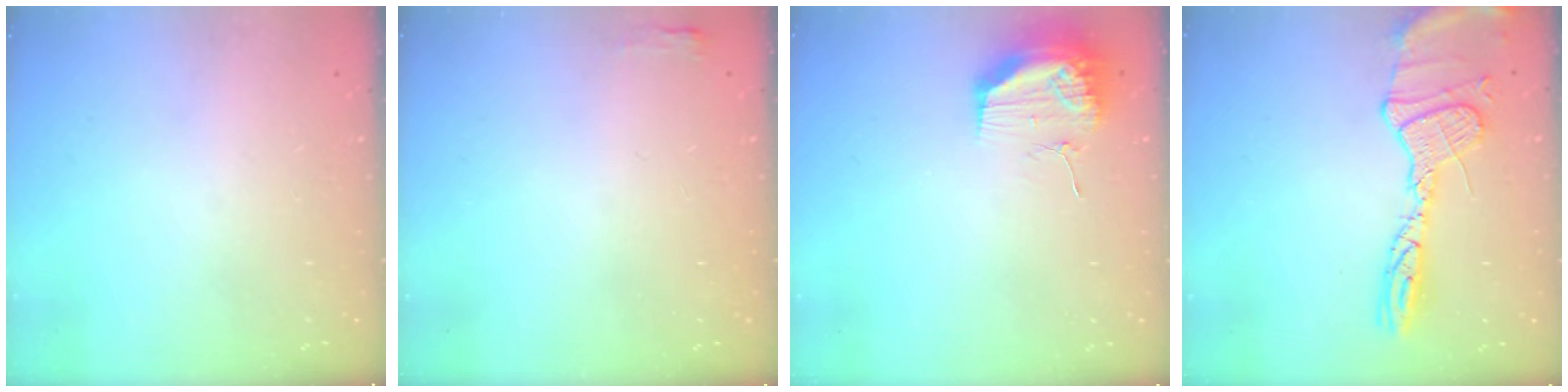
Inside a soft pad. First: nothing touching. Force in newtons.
{"total": 2.7, "press": 2.6, "slide": 0.8}
{"total": 17.9, "press": 13.8, "slide": 11.4}
{"total": 15.6, "press": 15.6, "slide": 1.3}